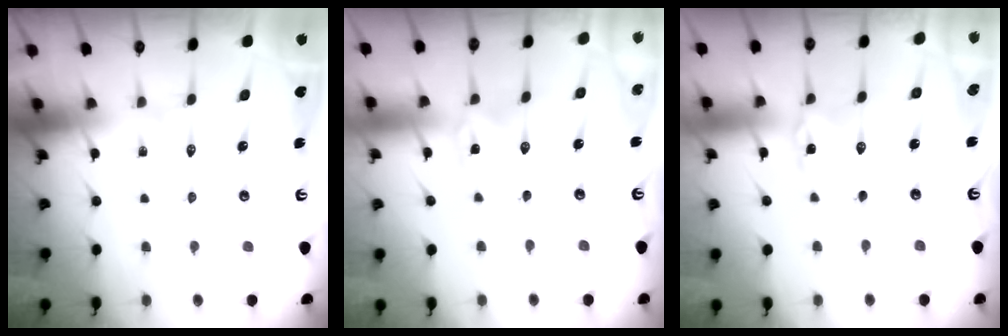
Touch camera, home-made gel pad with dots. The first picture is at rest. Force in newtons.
{"total": 0.0}
{"total": 0.9, "press": 0.9, "slide": 0.1}